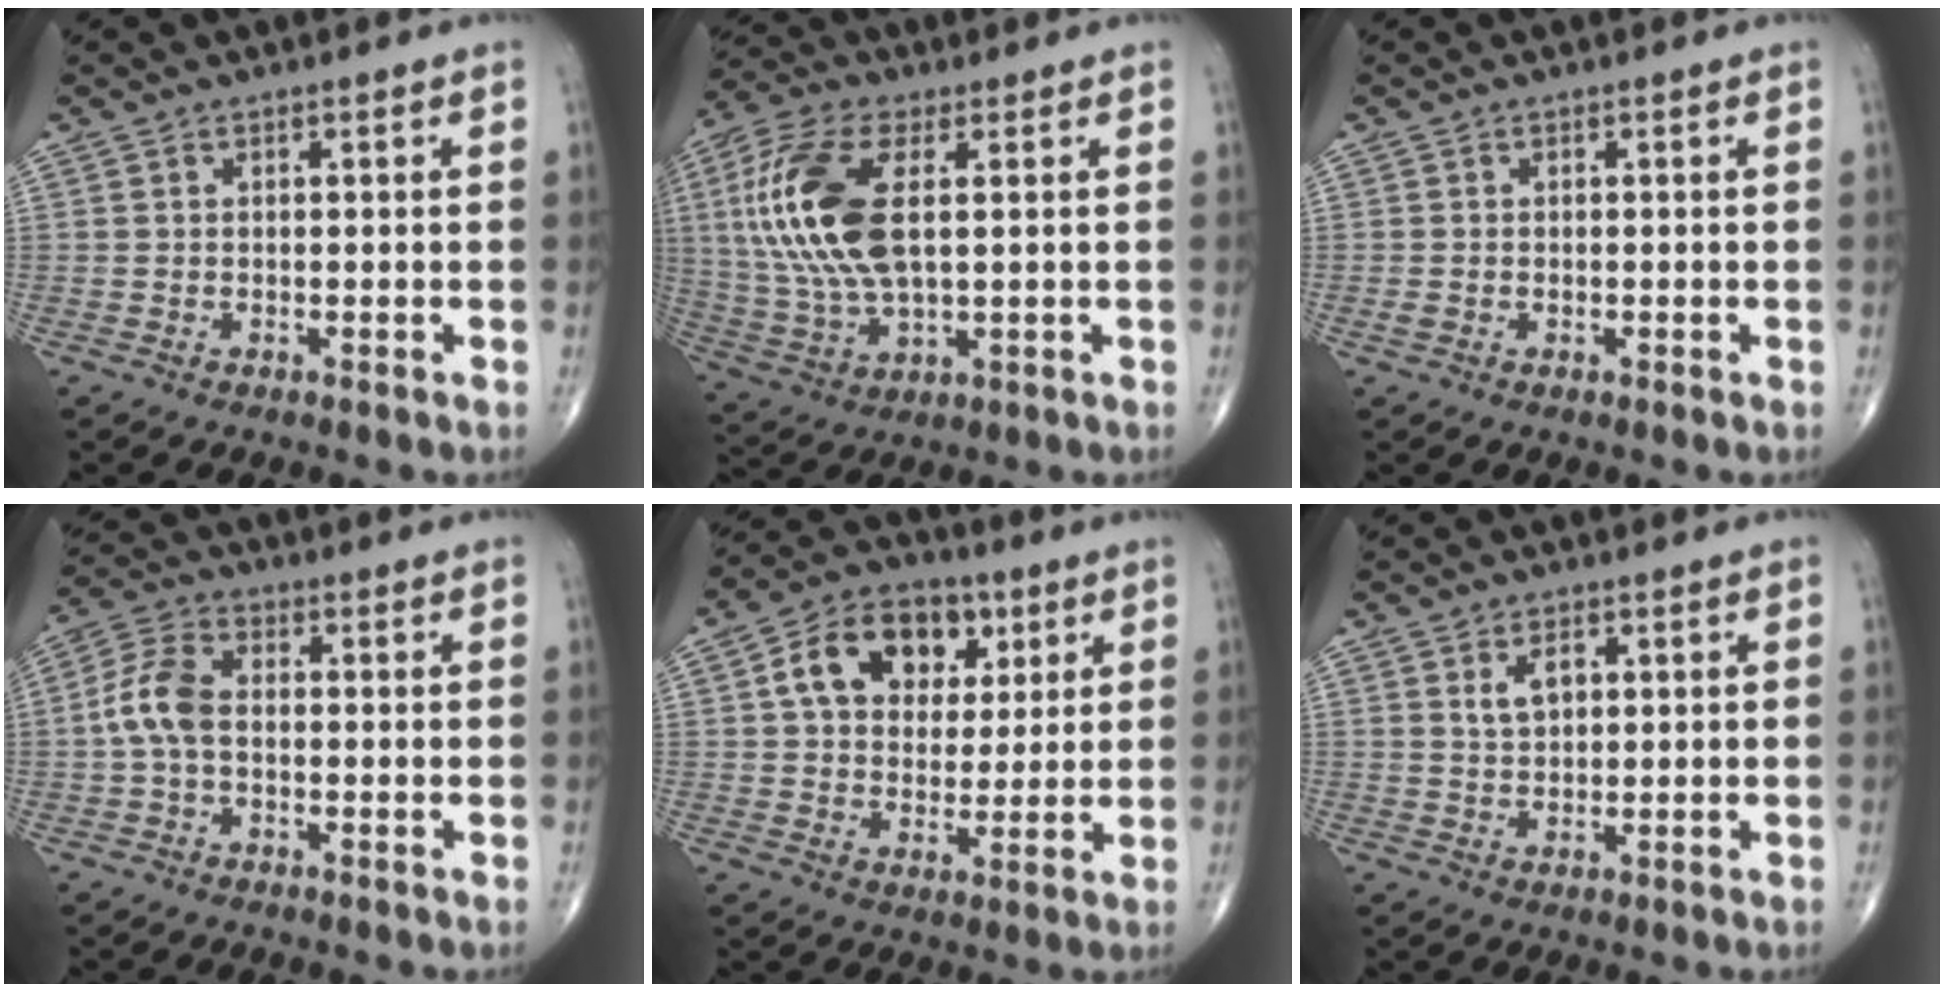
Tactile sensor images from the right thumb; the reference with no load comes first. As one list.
[{"total": 17.7, "force": [3.2, 8.3, 15.3], "torque": [-0.339, 0.000, 0.062]}, {"total": 1.0, "force": [-0.2, 0.7, 0.6], "torque": [-0.016, 0.002, -0.004]}, {"total": 7.1, "force": [-0.5, 4.3, 5.7], "torque": [-0.121, 0.021, -0.020]}, {"total": 13.8, "force": [4.5, 9.9, 8.5], "torque": [-0.106, 0.002, 0.068]}, {"total": 3.7, "force": [1.3, 2.2, 2.6], "torque": [-0.039, -0.003, 0.026]}]